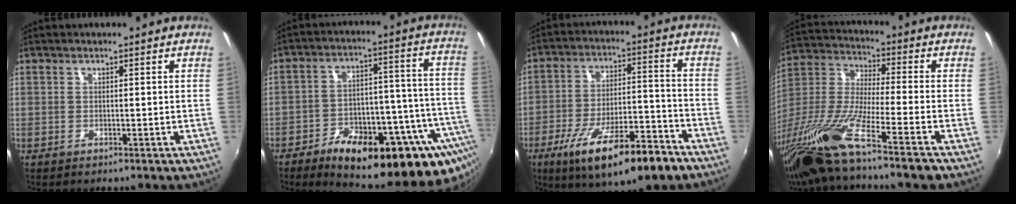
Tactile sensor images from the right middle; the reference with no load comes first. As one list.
[{"total": 28.9, "force": [-18.1, 11.0, 19.8], "torque": [-0.274, -0.006, -0.237]}, {"total": 18.0, "force": [-11.4, 4.5, 13.2], "torque": [-0.229, -0.028, -0.174]}, {"total": 19.5, "force": [-14.1, -0.4, 13.4], "torque": [-0.254, -0.052, -0.269]}]